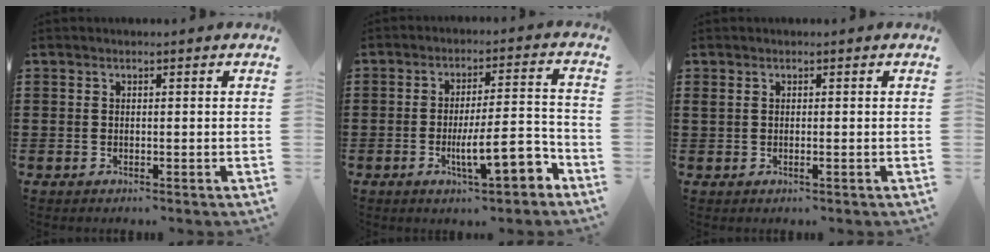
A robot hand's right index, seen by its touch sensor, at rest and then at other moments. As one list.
[{"total": 10.2, "force": [-4.1, 2.7, 8.9], "torque": [-0.132, -0.002, -0.070]}, {"total": 0.8, "force": [0.0, 0.0, 0.8], "torque": [-0.015, -0.003, 0.000]}]